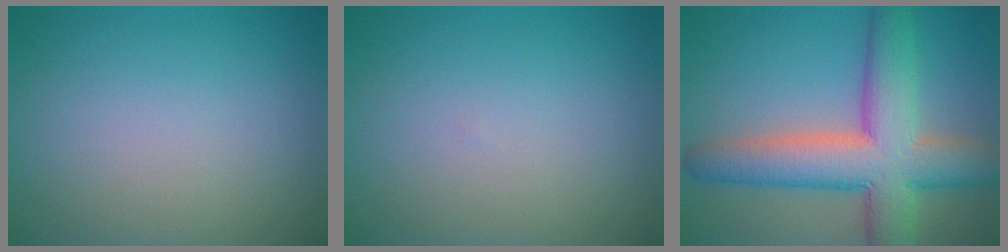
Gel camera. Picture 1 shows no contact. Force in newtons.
{"total": 0.0}
{"total": 10.0, "press": 10.0, "slide": 0.5}